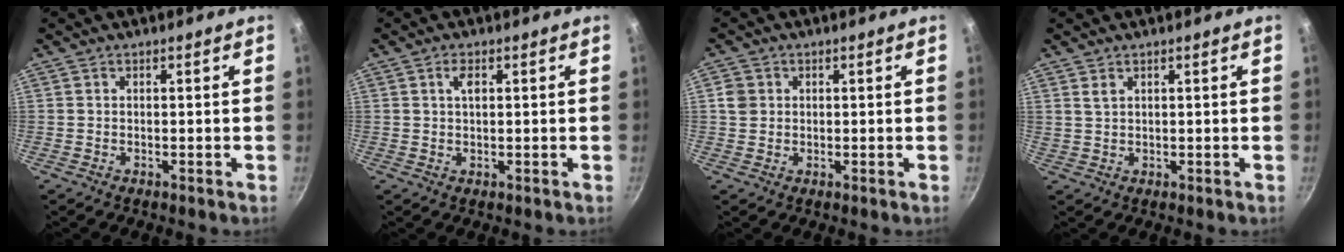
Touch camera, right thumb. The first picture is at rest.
{"total": 2.4, "force": [0.7, 1.0, 2.0], "torque": [-0.034, 0.000, 0.014]}
{"total": 3.1, "force": [0.5, 2.8, 1.1], "torque": [-0.009, 0.007, 0.008]}
{"total": 1.6, "force": [1.0, 0.6, 1.1], "torque": [-0.020, -0.001, 0.022]}